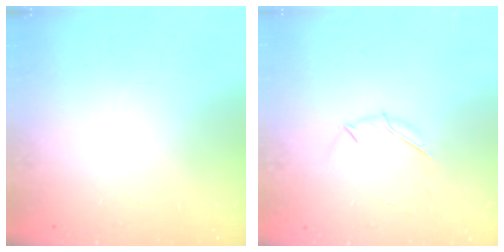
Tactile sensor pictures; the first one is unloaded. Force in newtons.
{"total": 3.8, "press": 3.7, "slide": 1.0}